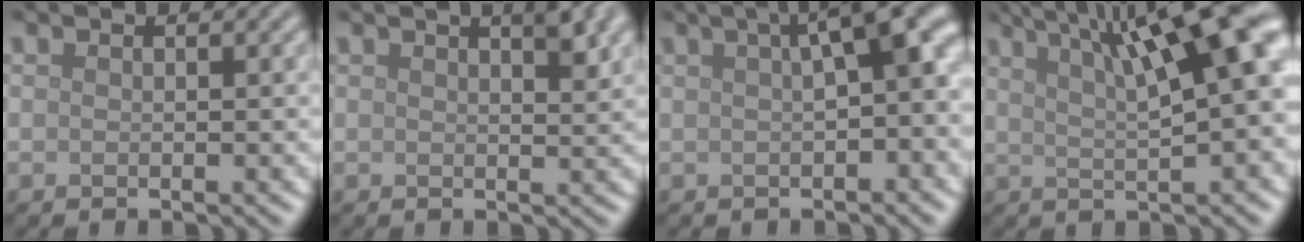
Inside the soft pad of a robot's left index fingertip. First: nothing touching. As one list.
[{"total": 2.9, "force": [1.7, 0.7, 2.3], "torque": [-0.021, 0.007, 0.022]}, {"total": 8.2, "force": [2.1, 2.5, 7.5], "torque": [-0.070, 0.026, 0.025]}, {"total": 12.3, "force": [5.2, 3.1, 10.7], "torque": [-0.125, 0.020, 0.074]}]